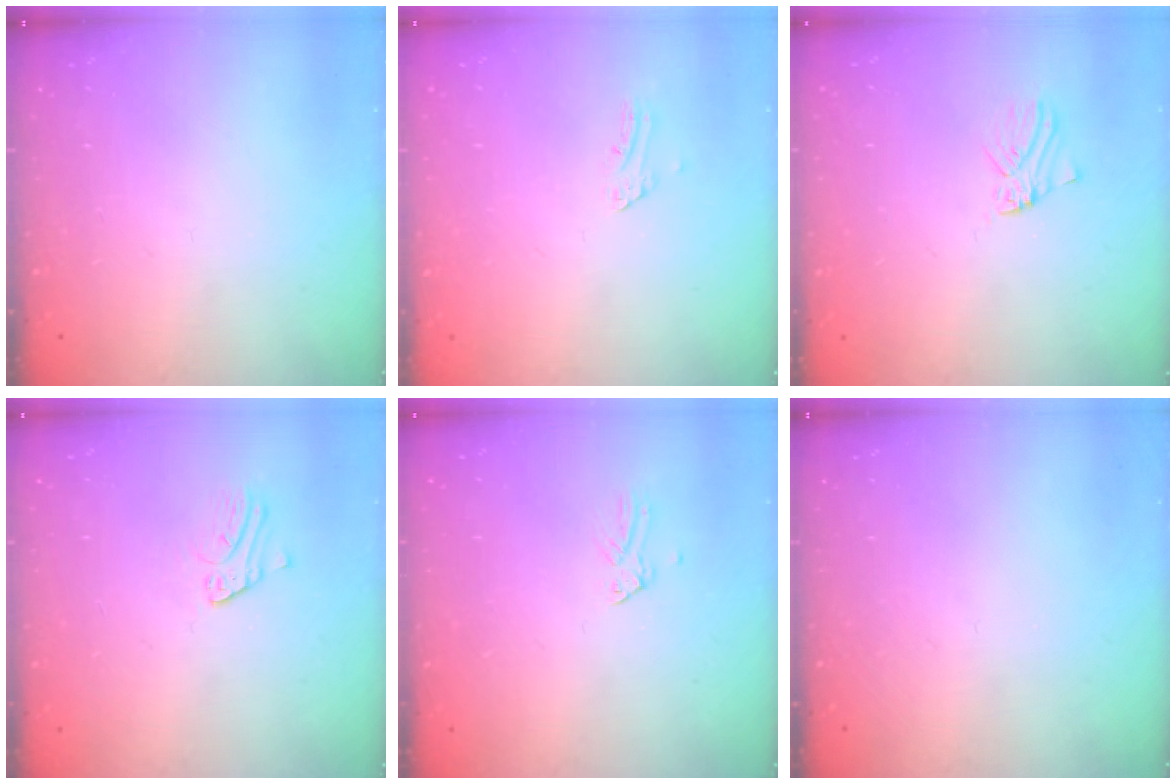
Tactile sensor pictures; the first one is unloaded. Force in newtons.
{"total": 1.4, "press": 1.4, "slide": 0.1}
{"total": 1.7, "press": 1.7, "slide": 0.2}
{"total": 3.0, "press": 3.0, "slide": 0.3}
{"total": 0.0}
{"total": 0.0}